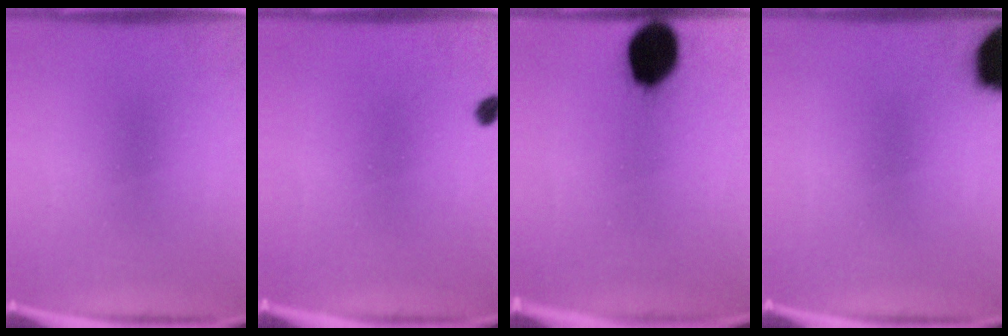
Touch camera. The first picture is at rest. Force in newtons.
{"total": 1.2}
{"total": 11.9}
{"total": 17.5}